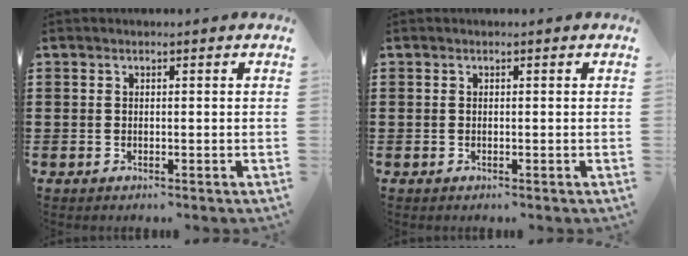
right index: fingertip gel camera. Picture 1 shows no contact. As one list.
[{"total": 0.0}]